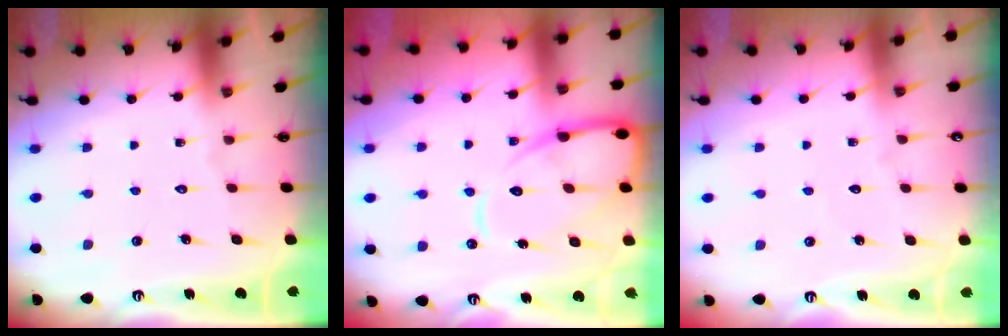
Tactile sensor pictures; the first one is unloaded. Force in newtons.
{"total": 12.8, "press": 12.7, "slide": 1.4}
{"total": 2.4, "press": 2.4, "slide": 0.2}